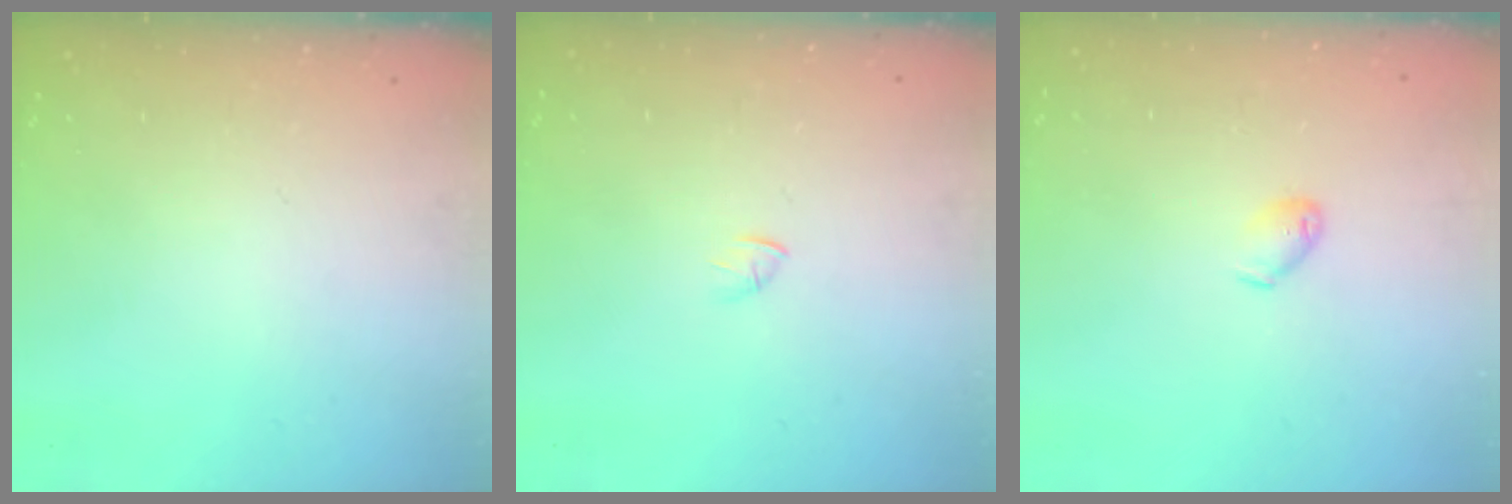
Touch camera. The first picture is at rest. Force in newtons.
{"total": 1.2, "press": 1.1, "slide": 0.3}
{"total": 3.5, "press": 3.5, "slide": 0.6}